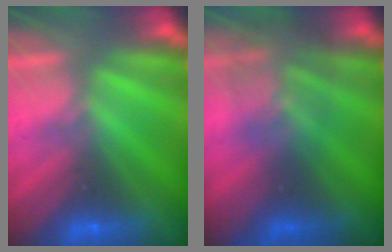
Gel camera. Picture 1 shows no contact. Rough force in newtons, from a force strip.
{"total": 1.5}